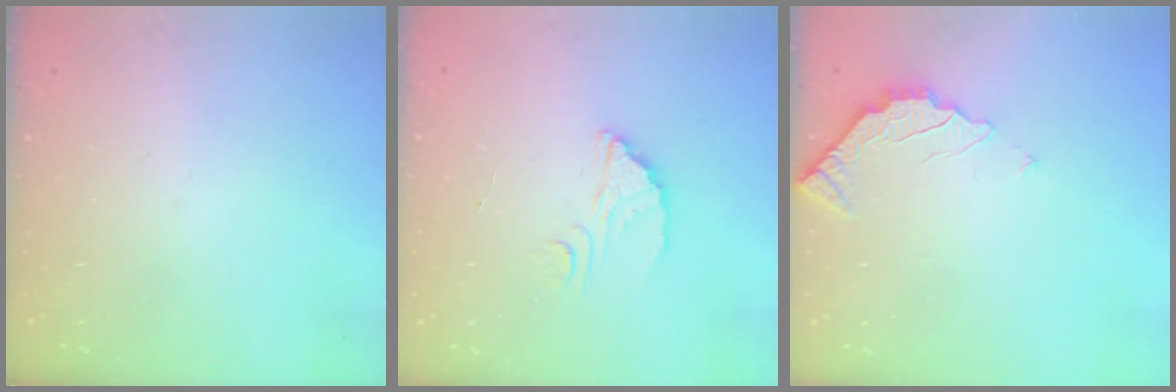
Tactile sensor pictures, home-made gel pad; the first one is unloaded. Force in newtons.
{"total": 2.3, "press": 2.3, "slide": 0.1}
{"total": 2.3, "press": 2.3, "slide": 0.2}